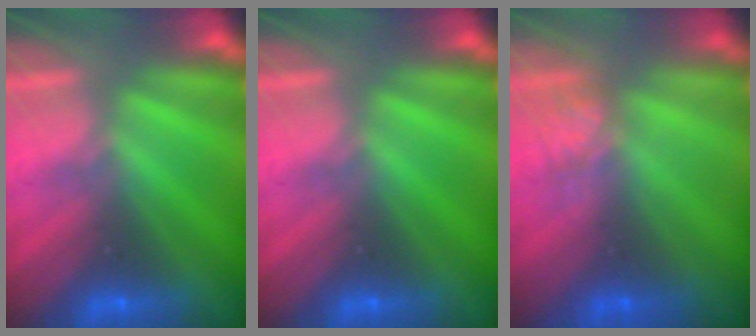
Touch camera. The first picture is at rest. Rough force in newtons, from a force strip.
{"total": 0.0}
{"total": 4.0}